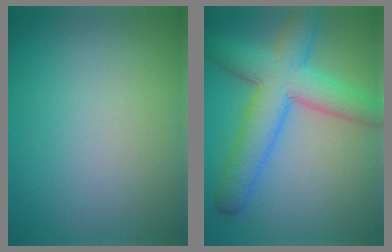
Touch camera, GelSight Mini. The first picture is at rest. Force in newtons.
{"total": 8.1, "press": 8.1, "slide": 0.1}